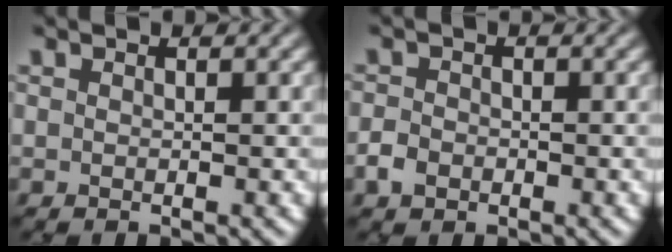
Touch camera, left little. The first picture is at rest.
{"total": 1.8, "force": [-0.9, 1.3, 0.7], "torque": [-0.013, 0.003, -0.019]}